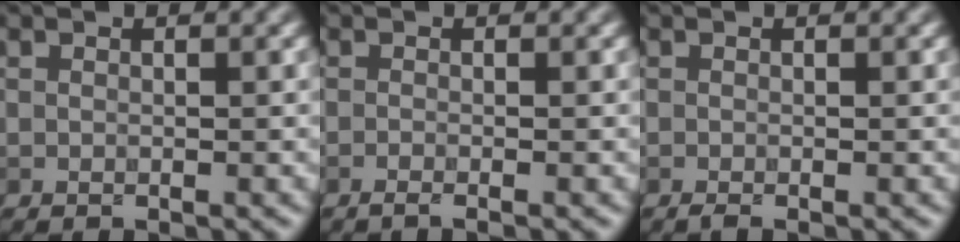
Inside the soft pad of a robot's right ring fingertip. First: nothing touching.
{"total": 1.2, "force": [-0.7, 0.3, 0.9], "torque": [-0.008, -0.004, -0.015]}
{"total": 0.7, "force": [-0.5, 0.1, 0.5], "torque": [-0.011, 0.000, -0.011]}